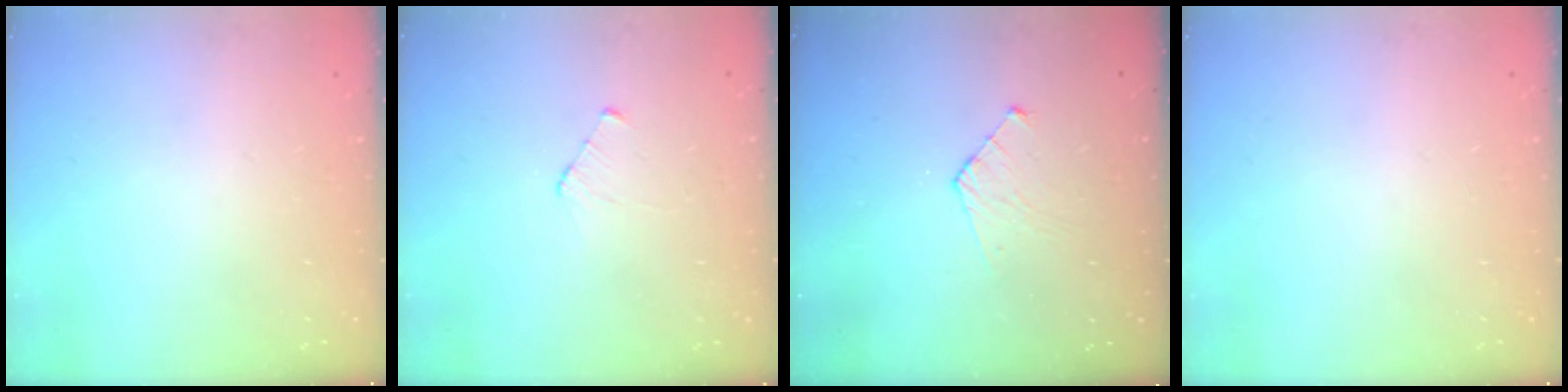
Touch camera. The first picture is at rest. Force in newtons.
{"total": 3.9, "press": 3.8, "slide": 0.4}
{"total": 6.3, "press": 6.2, "slide": 0.5}
{"total": 0.0}